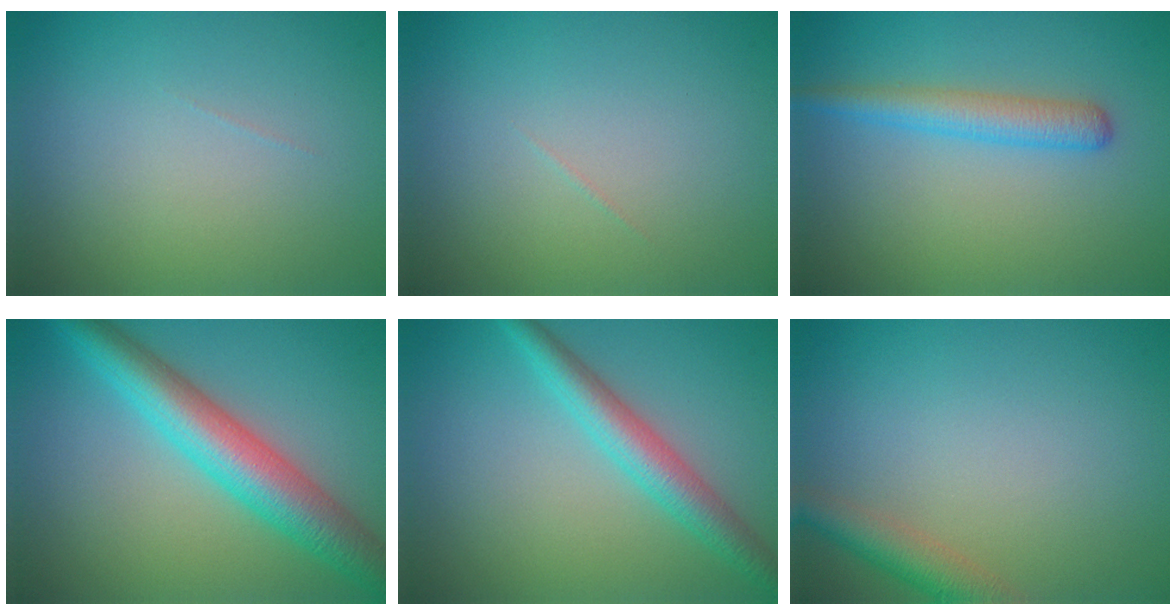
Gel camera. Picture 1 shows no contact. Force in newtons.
{"total": 0.0}
{"total": 2.8, "press": 2.8, "slide": 0.1}
{"total": 7.2, "press": 7.2, "slide": 0.1}
{"total": 3.9, "press": 3.9, "slide": 0.0}
{"total": 2.9, "press": 2.9, "slide": 0.2}